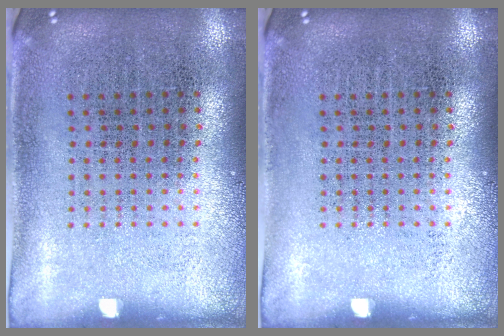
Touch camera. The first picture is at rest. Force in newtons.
{"total": 0.0}